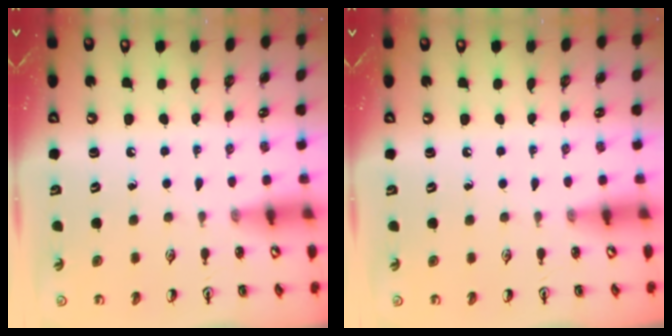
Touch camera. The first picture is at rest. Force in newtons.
{"total": 0.0}